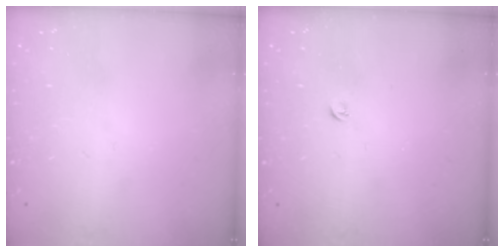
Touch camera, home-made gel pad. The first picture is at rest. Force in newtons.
{"total": 3.4, "press": 3.4, "slide": 0.5}